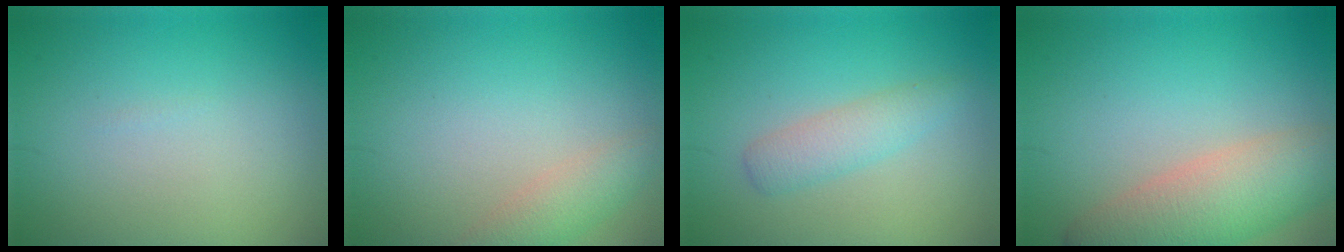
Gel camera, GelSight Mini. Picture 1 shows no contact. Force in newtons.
{"total": 2.5, "press": 2.5, "slide": 0.2}
{"total": 2.4, "press": 2.4, "slide": 0.0}
{"total": 6.7, "press": 6.7, "slide": 0.6}